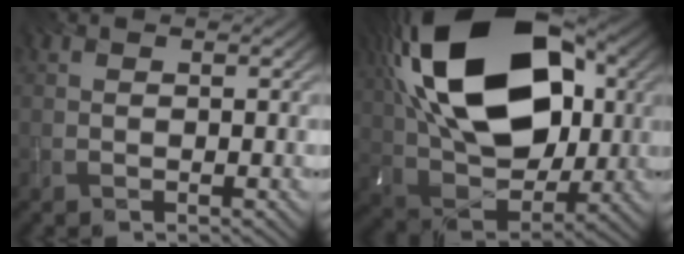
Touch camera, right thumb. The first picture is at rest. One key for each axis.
{"total": 21.4, "fx": 6.7, "fy": 13.4, "fz": 15.4, "tx": -0.318, "ty": 0.046, "tz": 0.106}